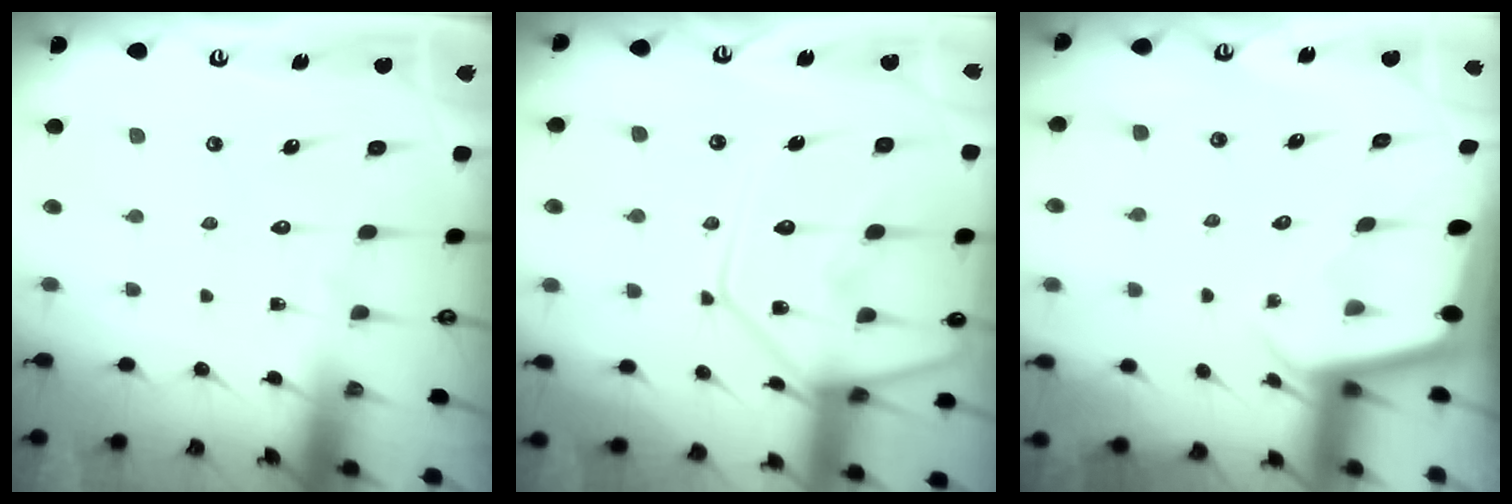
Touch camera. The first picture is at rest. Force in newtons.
{"total": 16.8, "press": 16.7, "slide": 1.7}
{"total": 1.8, "press": 1.7, "slide": 0.1}